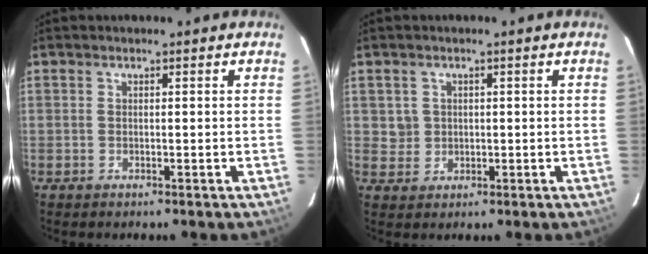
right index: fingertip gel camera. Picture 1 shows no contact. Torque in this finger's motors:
{"motor_torque": [0.08, 0.03, 0.08, 0.00]}